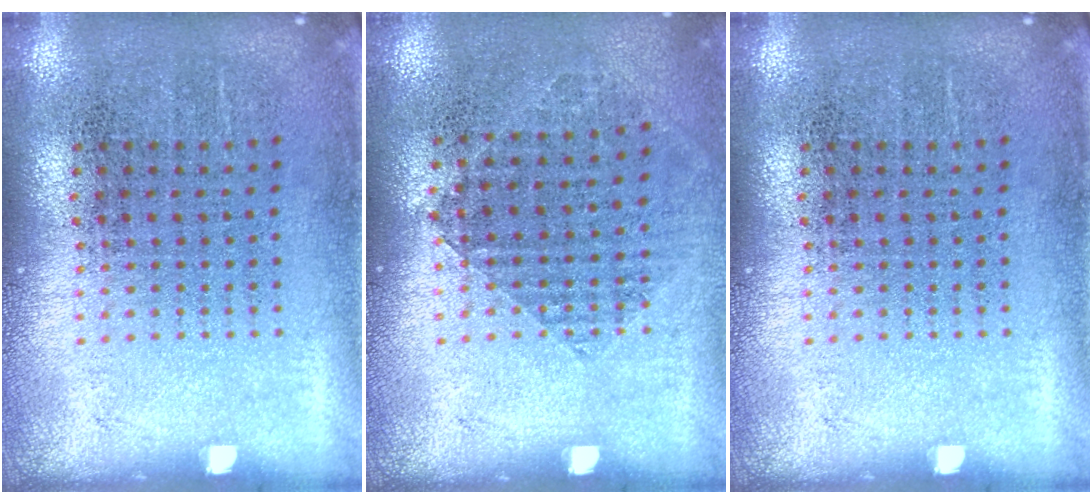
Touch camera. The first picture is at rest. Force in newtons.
{"total": 0.9, "press": 0.9, "slide": 0.3}
{"total": 0.0}